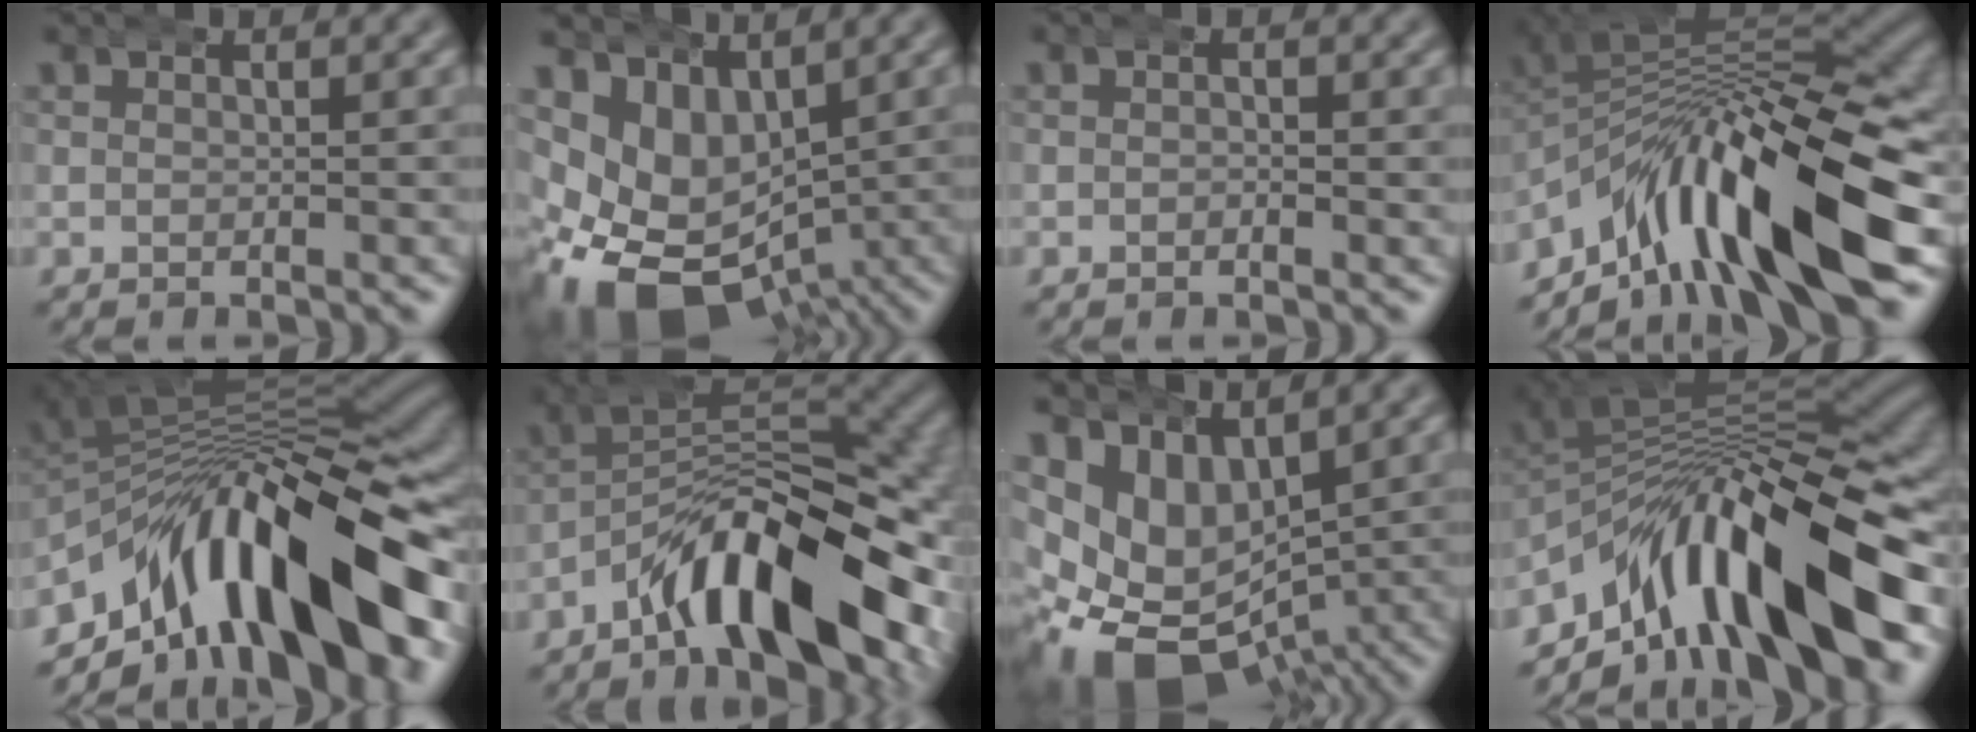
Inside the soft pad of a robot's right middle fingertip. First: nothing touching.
{"total": 14.2, "force": [-3.8, 10.8, 8.4], "torque": [-0.179, -0.073, -0.037]}
{"total": 0.0}
{"total": 17.9, "force": [-4.7, 9.4, 14.5], "torque": [-0.205, 0.000, -0.066]}
{"total": 21.3, "force": [-3.9, 12.1, 17.1], "torque": [-0.232, 0.009, -0.061]}
{"total": 14.4, "force": [-3.9, 7.3, 11.8], "torque": [-0.170, -0.010, -0.056]}
{"total": 14.6, "force": [-3.9, 11.2, 8.6], "torque": [-0.189, -0.072, -0.038]}
{"total": 19.3, "force": [-3.8, 10.8, 15.5], "torque": [-0.221, 0.003, -0.056]}